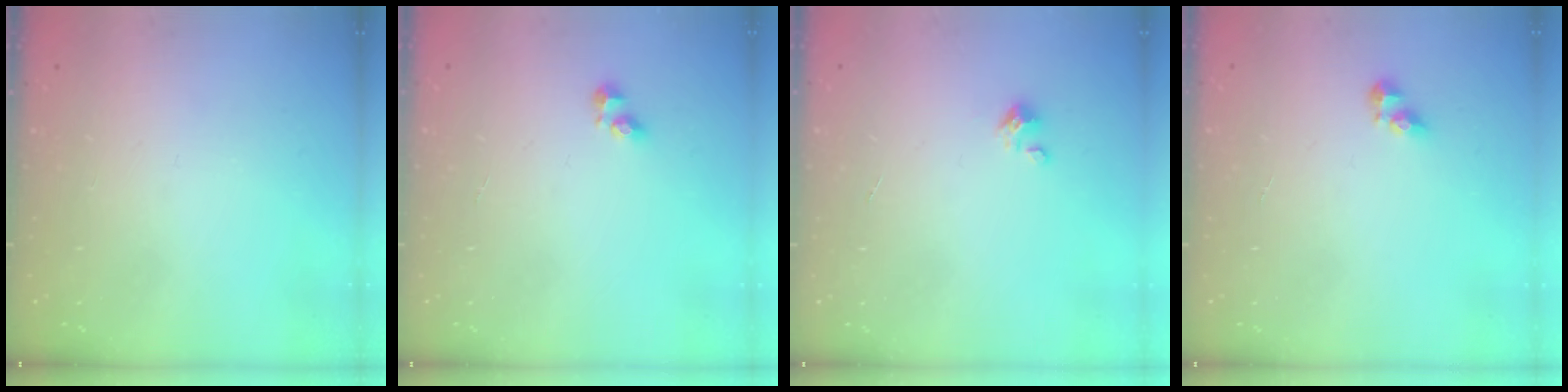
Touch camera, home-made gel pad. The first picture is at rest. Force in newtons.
{"total": 2.5, "press": 2.5, "slide": 0.2}
{"total": 1.5, "press": 1.5, "slide": 0.1}
{"total": 5.0, "press": 5.0, "slide": 0.6}